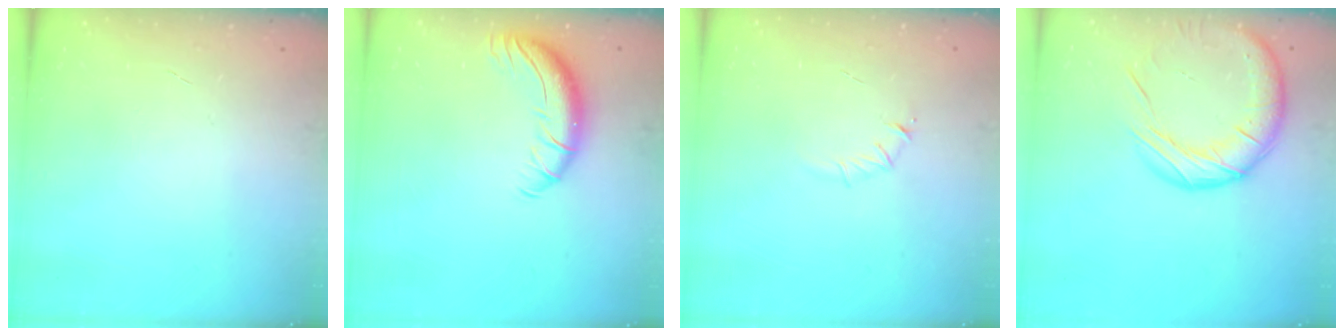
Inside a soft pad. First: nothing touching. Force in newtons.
{"total": 10.1, "press": 9.8, "slide": 2.2}
{"total": 4.0, "press": 3.8, "slide": 1.2}
{"total": 18.5, "press": 18.4, "slide": 1.8}